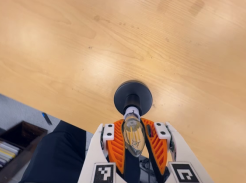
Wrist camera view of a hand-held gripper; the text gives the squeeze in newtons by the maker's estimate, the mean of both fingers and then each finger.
{"total": 23.3, "left": 22.8, "right": 23.7}